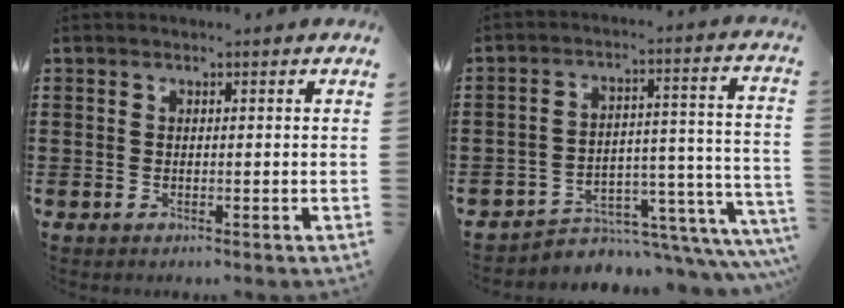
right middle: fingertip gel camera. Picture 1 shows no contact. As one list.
[{"total": 5.5, "force": [-4.6, 2.2, 1.9], "torque": [-0.034, -0.003, -0.084]}]